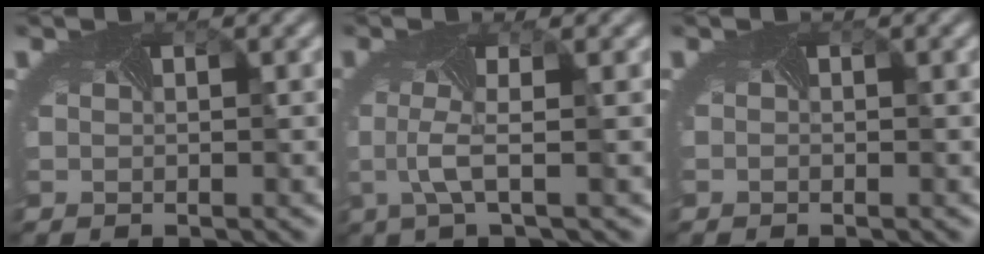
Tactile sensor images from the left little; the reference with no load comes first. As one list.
[{"total": 2.2, "force": [-0.3, 0.1, 2.2], "torque": [-0.059, -0.005, -0.005]}, {"total": 0.0}]